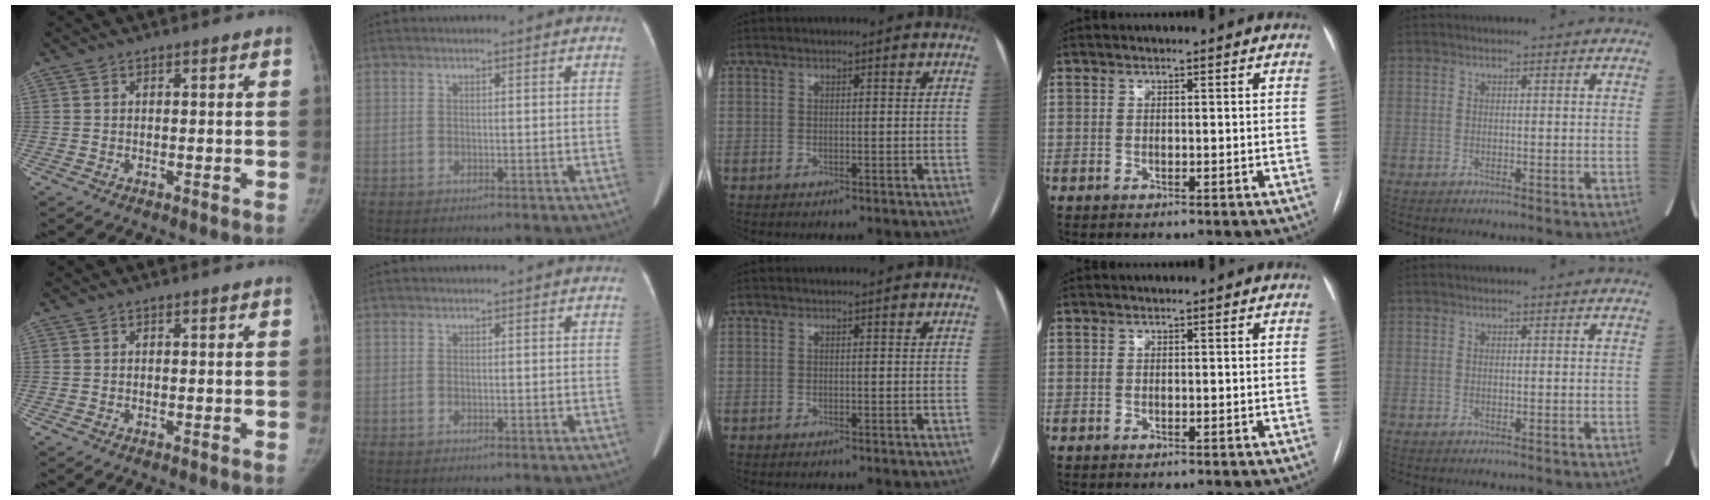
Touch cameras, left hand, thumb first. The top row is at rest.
{}